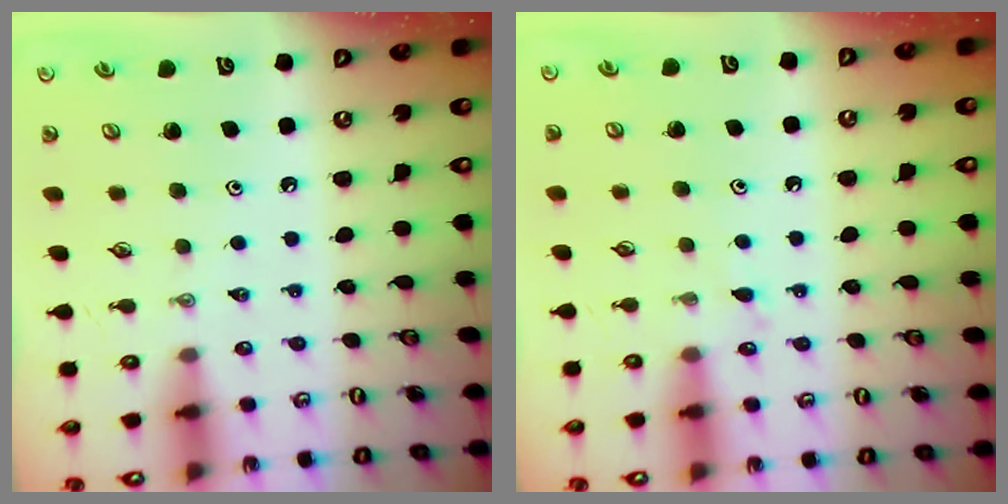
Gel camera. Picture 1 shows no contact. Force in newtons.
{"total": 4.2, "press": 4.1, "slide": 0.4}